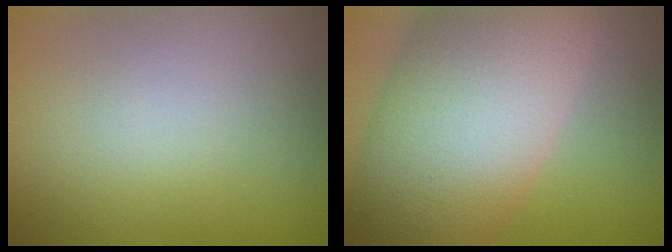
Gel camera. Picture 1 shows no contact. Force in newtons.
{"total": 13.4, "press": 13.4, "slide": 0.4}